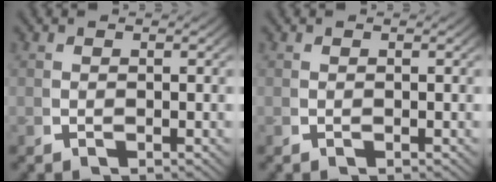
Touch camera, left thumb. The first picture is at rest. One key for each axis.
{"total": 0.0}